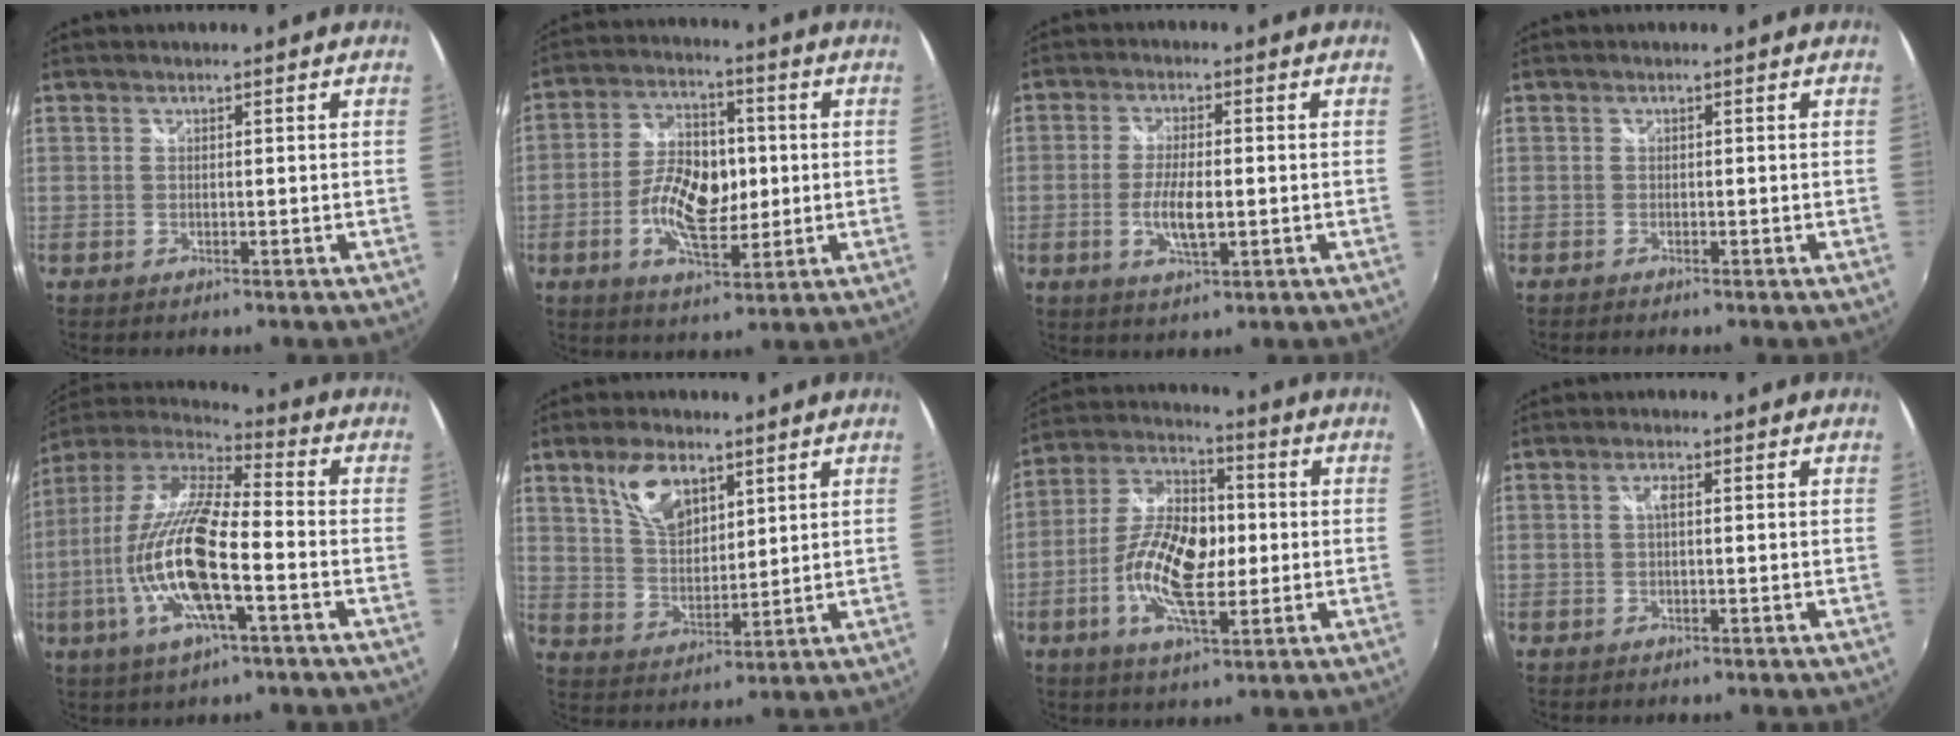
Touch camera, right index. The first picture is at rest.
{"total": 11.3, "force": [-1.3, 6.1, 9.5], "torque": [-0.186, 0.008, -0.022]}
{"total": 6.4, "force": [-1.3, 1.9, 5.9], "torque": [-0.119, -0.005, -0.024]}
{"total": 0.9, "force": [-0.9, 0.3, 0.3], "torque": [-0.010, -0.006, -0.018]}
{"total": 19.2, "force": [-5.2, 4.7, 17.9], "torque": [-0.349, -0.019, -0.105]}
{"total": 9.5, "force": [5.3, 4.9, 6.1], "torque": [-0.113, 0.012, 0.107]}
{"total": 14.4, "force": [-2.0, 6.4, 12.7], "torque": [-0.254, 0.008, -0.042]}
{"total": 1.5, "force": [0.1, 0.3, 1.5], "torque": [-0.027, 0.005, -0.001]}